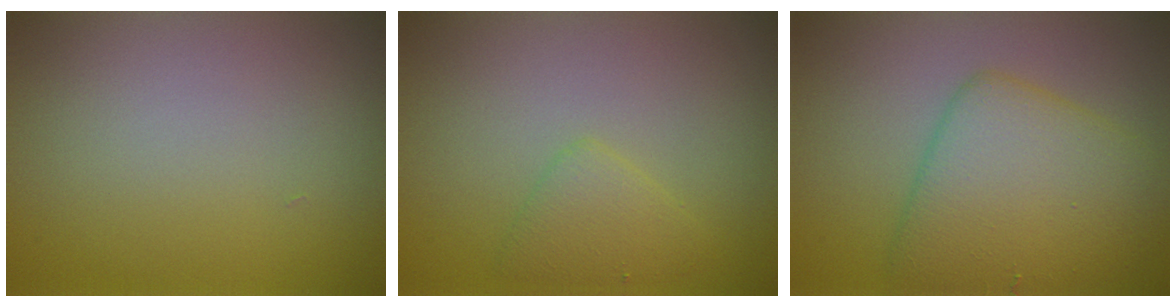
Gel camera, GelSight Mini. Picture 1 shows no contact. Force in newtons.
{"total": 2.0, "press": 2.0, "slide": 0.1}
{"total": 6.5, "press": 6.5, "slide": 0.3}